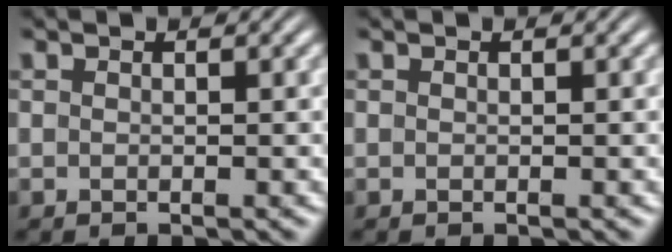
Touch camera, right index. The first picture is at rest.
{"total": 0.0}